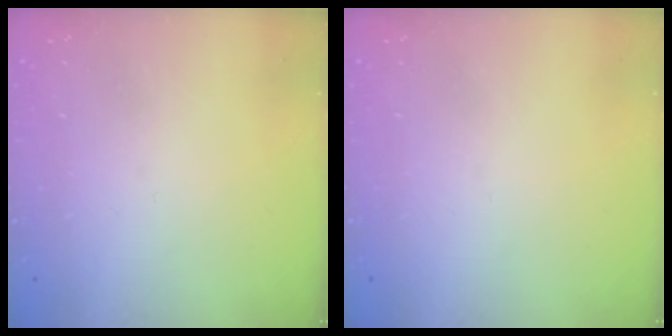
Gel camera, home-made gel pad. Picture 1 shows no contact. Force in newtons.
{"total": 0.0}